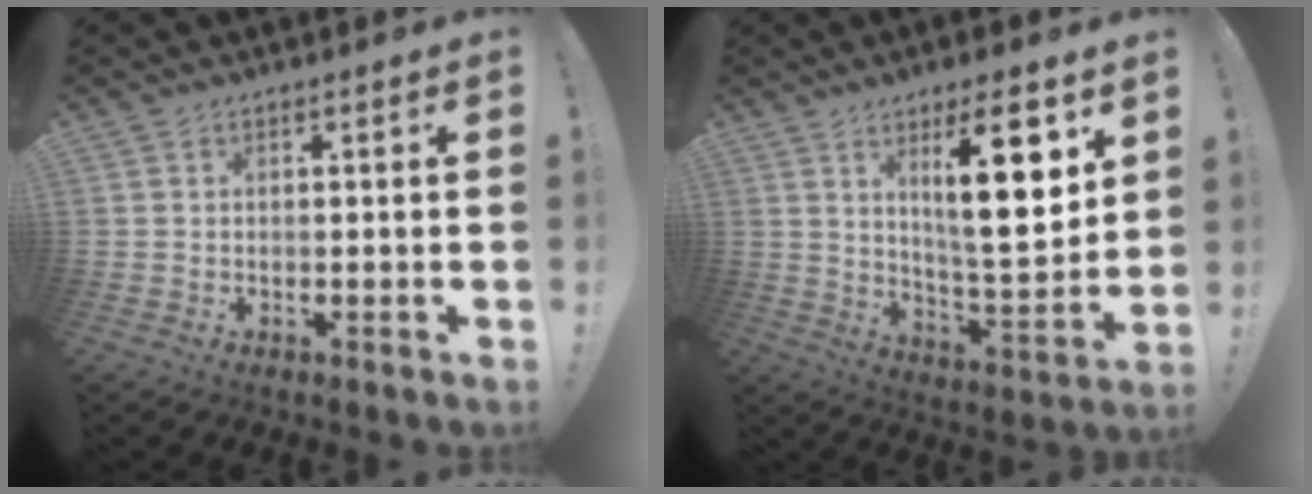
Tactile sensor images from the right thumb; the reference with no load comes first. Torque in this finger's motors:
{"motor_torque": [-0.17, 1.39, 1.00, 0.93, 0.23]}